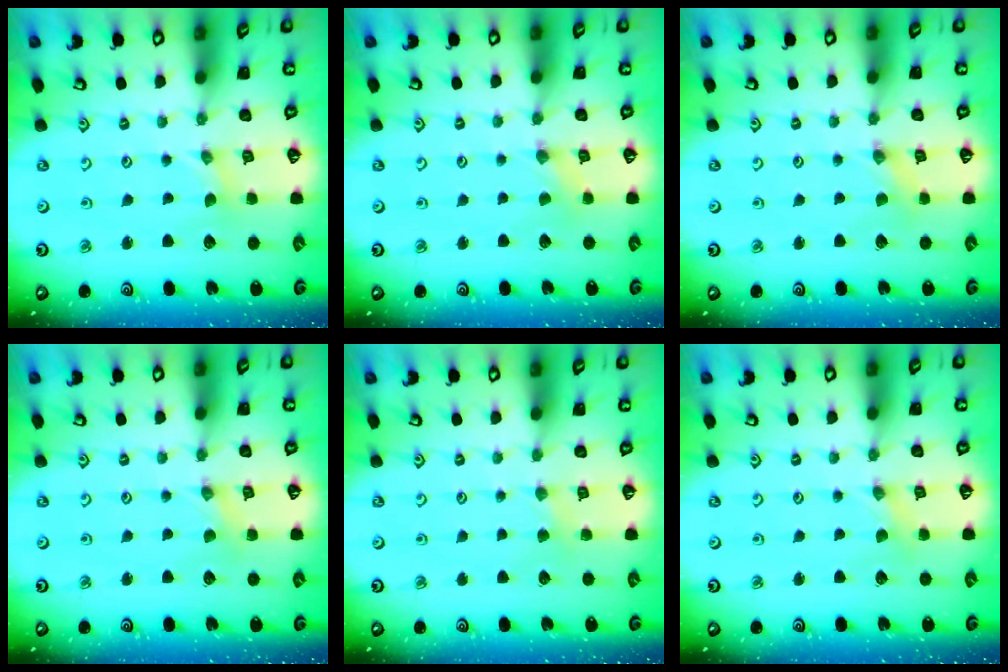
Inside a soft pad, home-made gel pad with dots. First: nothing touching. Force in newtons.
{"total": 0.5, "press": 0.5, "slide": 0.1}
{"total": 0.5, "press": 0.5, "slide": 0.1}
{"total": 1.0, "press": 1.0, "slide": 0.2}
{"total": 2.0, "press": 2.0, "slide": 0.4}
{"total": 1.2, "press": 1.1, "slide": 0.2}